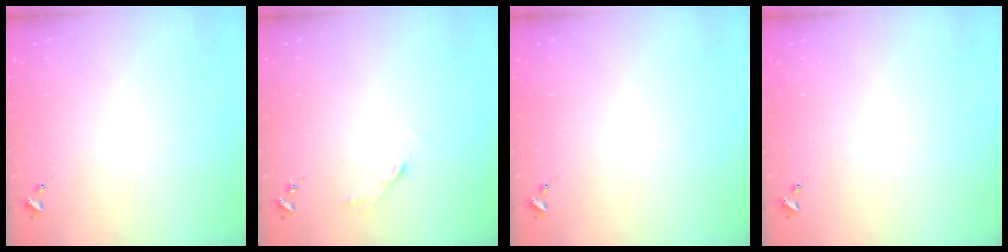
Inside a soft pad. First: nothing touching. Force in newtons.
{"total": 2.7, "press": 2.7, "slide": 0.4}
{"total": 0.0}
{"total": 0.0}